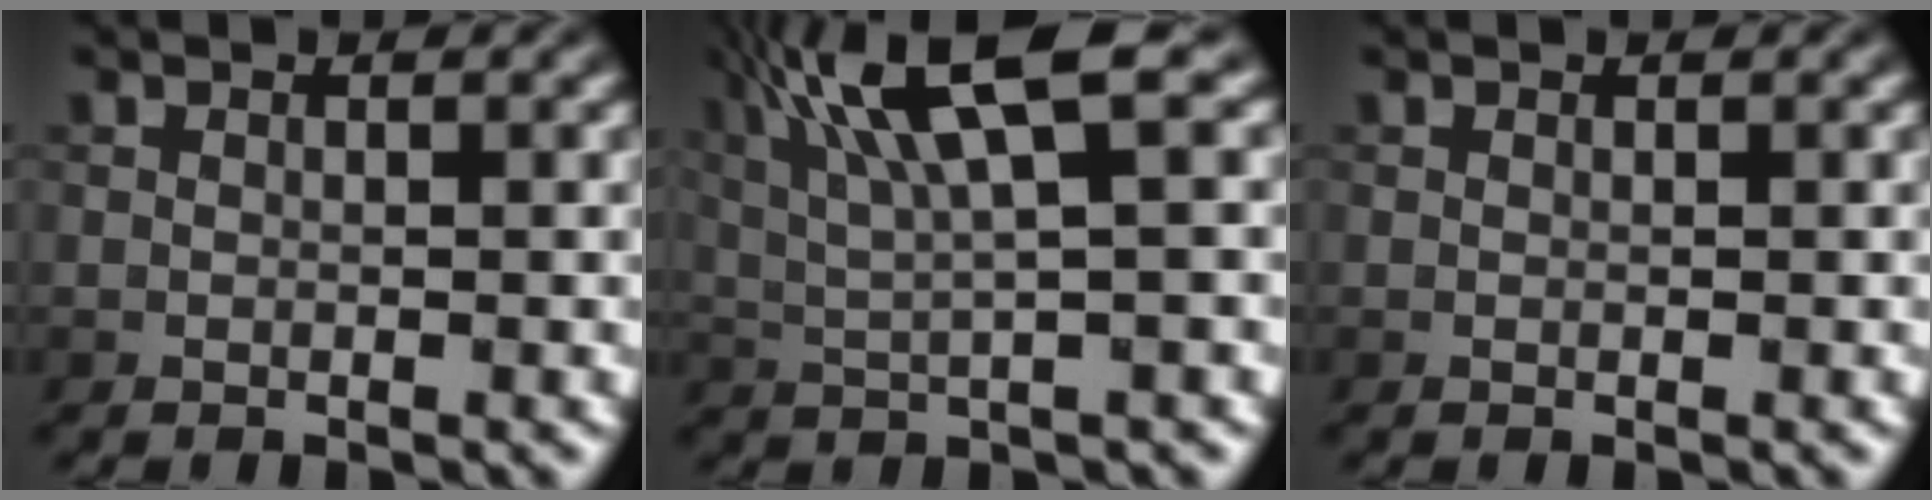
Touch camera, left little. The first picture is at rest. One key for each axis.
{"total": 8.9, "fx": 3.7, "fy": 1.6, "fz": 8.0, "tx": -0.145, "ty": 0.024, "tz": 0.070}
{"total": 0.0}